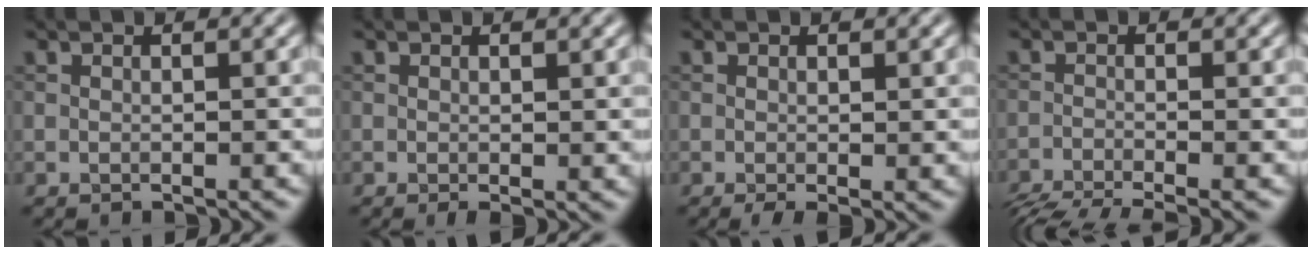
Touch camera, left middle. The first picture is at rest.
{"total": 1.0, "force": [0.0, 0.3, 1.0], "torque": [-0.012, -0.004, -0.001]}
{"total": 1.7, "force": [-0.3, 0.5, 1.6], "torque": [-0.026, -0.010, -0.006]}
{"total": 5.7, "force": [-4.7, 1.3, 3.0], "torque": [-0.048, -0.028, -0.079]}